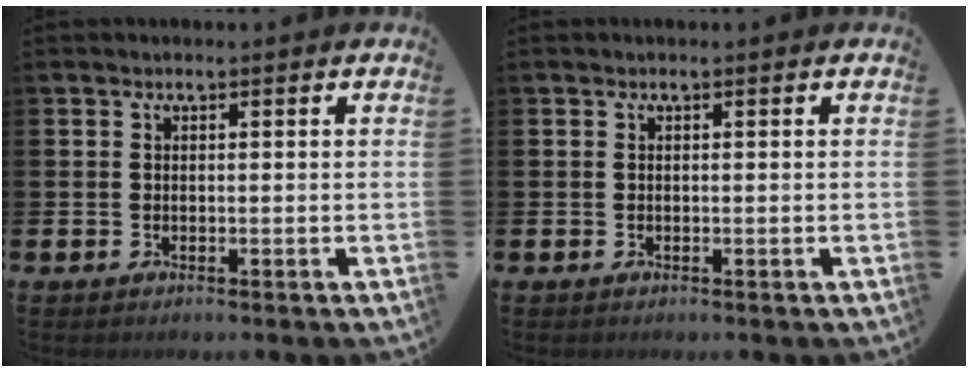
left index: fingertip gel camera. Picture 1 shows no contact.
{"total": 0.0}